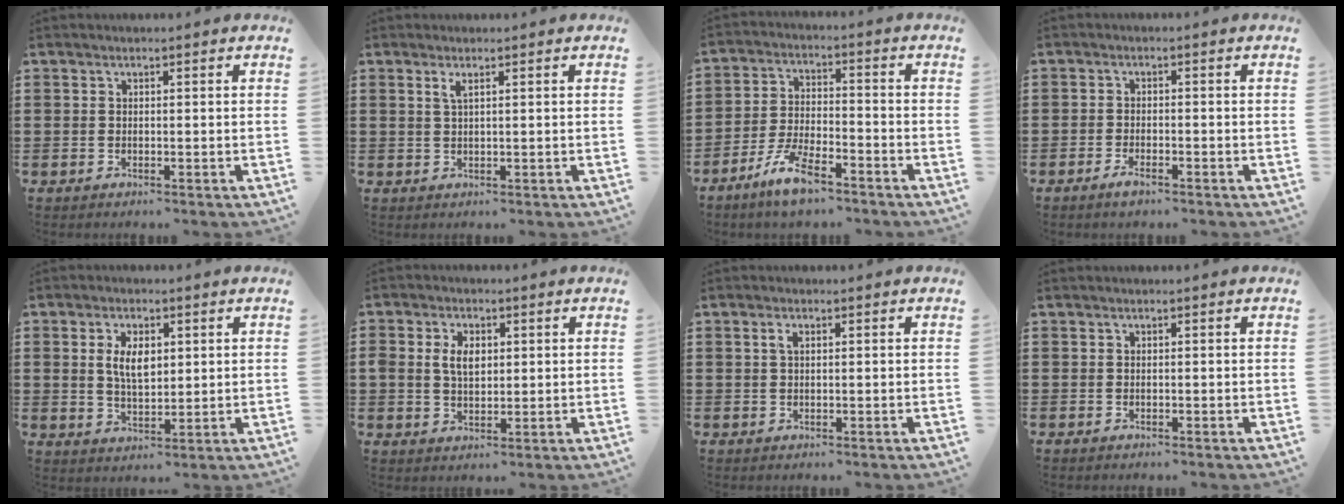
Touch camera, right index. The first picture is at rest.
{"total": 1.4, "force": [0.7, 0.1, 1.2], "torque": [-0.027, 0.001, 0.012]}
{"total": 7.4, "force": [-5.5, 1.8, 4.7], "torque": [-0.115, -0.003, -0.109]}
{"total": 1.9, "force": [-1.4, 0.5, 1.1], "torque": [-0.027, -0.002, -0.030]}
{"total": 5.4, "force": [1.2, 2.7, 4.5], "torque": [-0.086, 0.006, 0.018]}
{"total": 4.2, "force": [0.9, 2.7, 3.1], "torque": [-0.067, 0.012, 0.015]}
{"total": 1.2, "force": [0.4, 0.5, 1.0], "torque": [-0.022, 0.004, 0.007]}
{"total": 0.0}